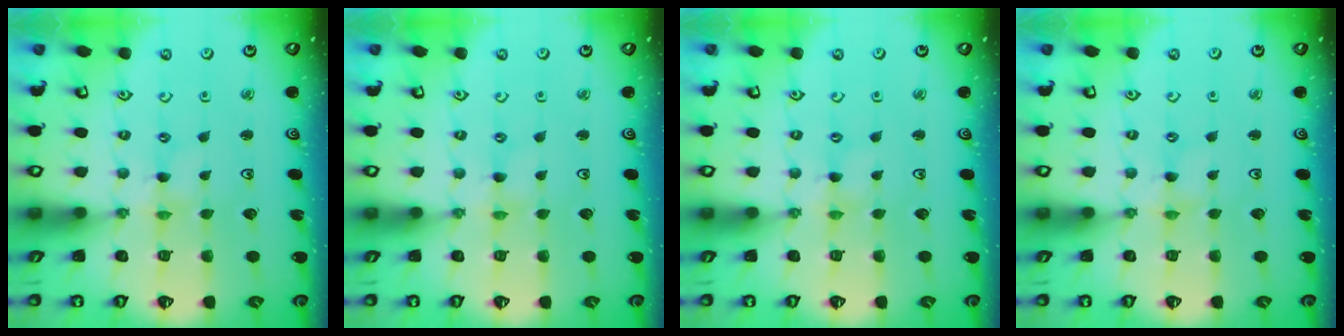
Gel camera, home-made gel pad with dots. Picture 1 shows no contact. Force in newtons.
{"total": 0.0}
{"total": 0.6, "press": 0.6, "slide": 0.1}
{"total": 1.7, "press": 1.7, "slide": 0.2}